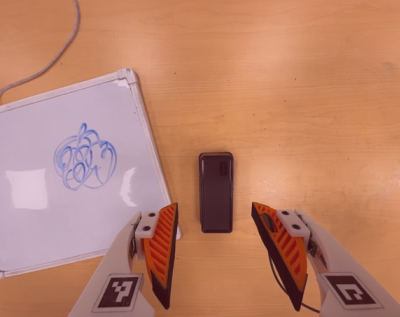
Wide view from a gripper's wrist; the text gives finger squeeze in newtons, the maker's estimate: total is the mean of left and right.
{"total": 0.0}